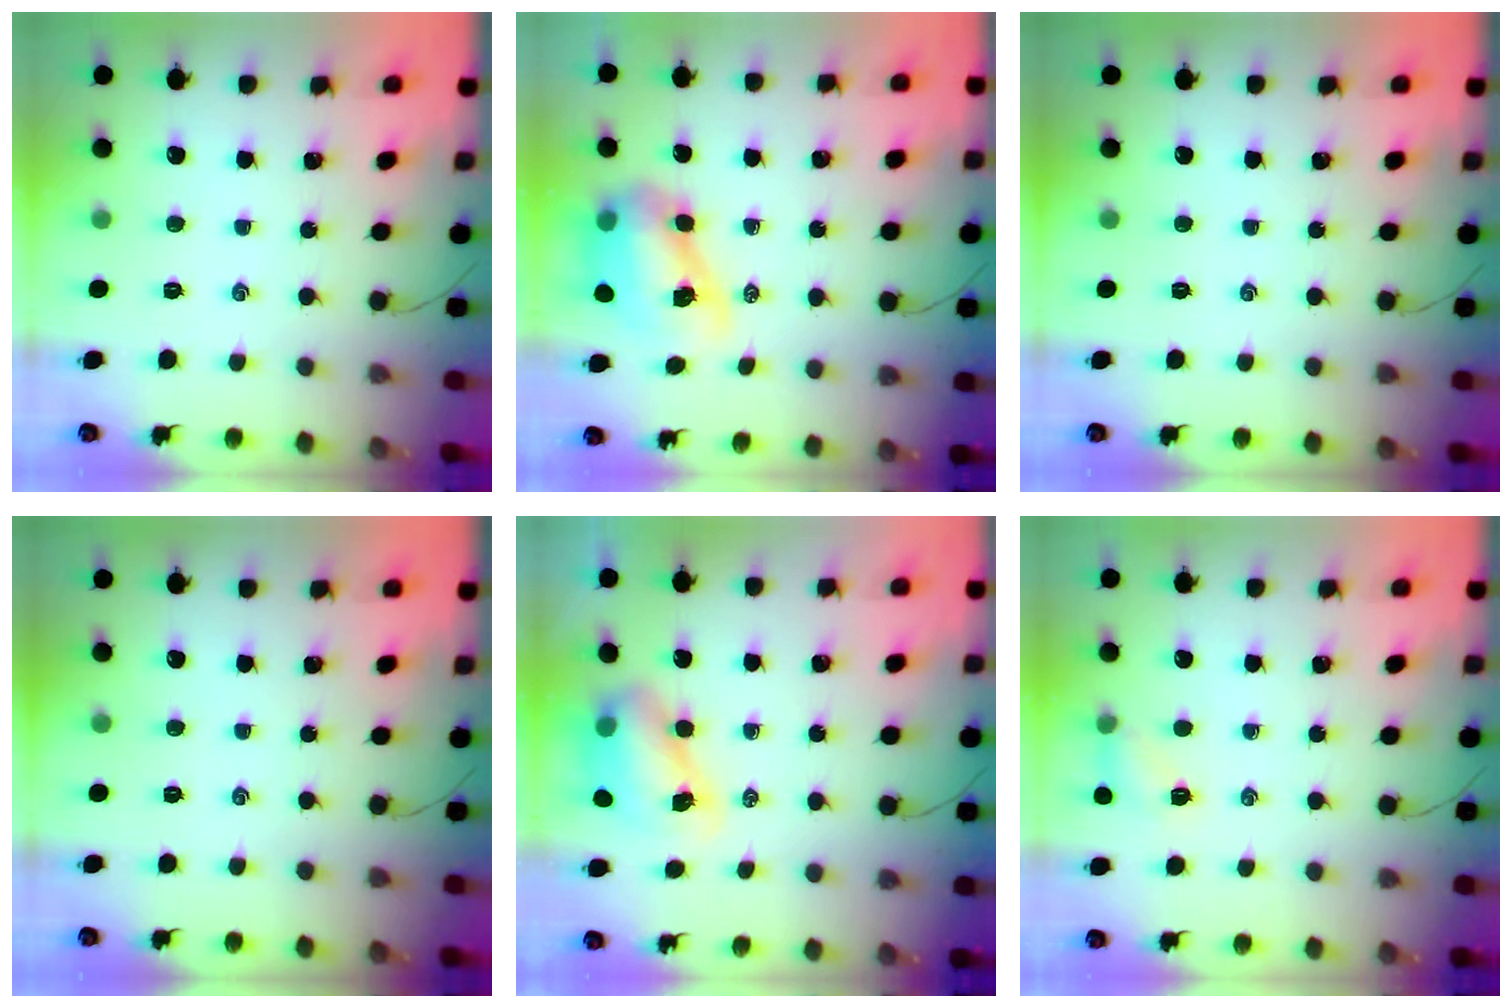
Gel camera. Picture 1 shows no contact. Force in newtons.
{"total": 10.7, "press": 10.3, "slide": 2.8}
{"total": 0.0}
{"total": 0.0}
{"total": 8.5, "press": 8.3, "slide": 2.0}
{"total": 6.0, "press": 5.8, "slide": 1.5}